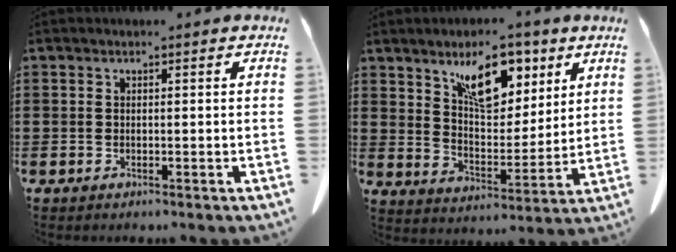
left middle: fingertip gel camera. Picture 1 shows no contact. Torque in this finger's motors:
{"motor_torque": [0.44, -0.14, 0.62, 0.12]}